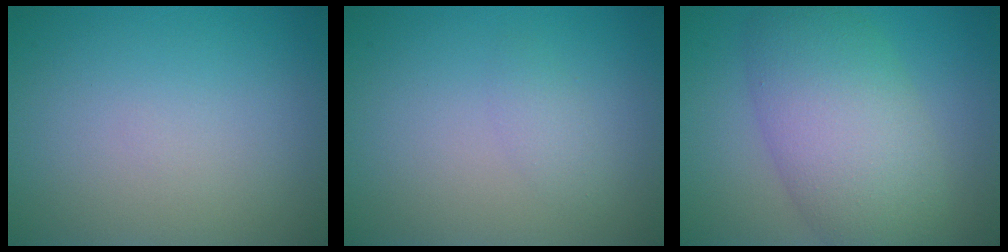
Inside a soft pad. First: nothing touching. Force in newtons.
{"total": 1.0, "press": 1.0, "slide": 0.1}
{"total": 8.6, "press": 8.6, "slide": 0.2}